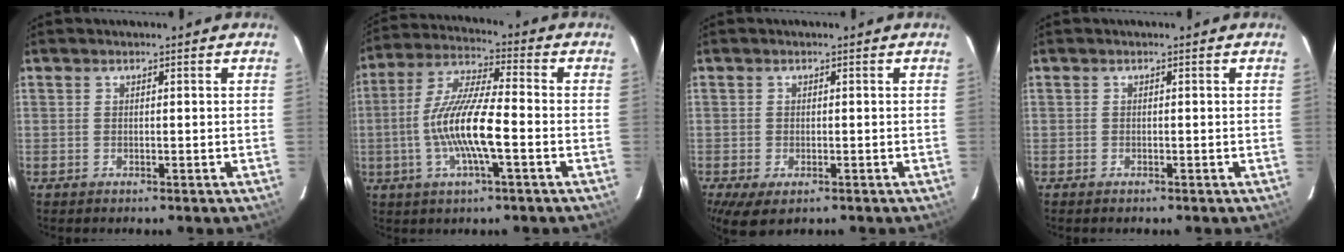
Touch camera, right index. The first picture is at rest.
{"total": 13.1, "force": [-3.2, 2.1, 12.5], "torque": [-0.253, 0.000, -0.063]}
{"total": 5.7, "force": [-3.0, 2.7, 3.9], "torque": [-0.078, -0.026, -0.047]}
{"total": 0.6, "force": [-0.5, 0.2, 0.1], "torque": [-0.001, -0.002, -0.011]}